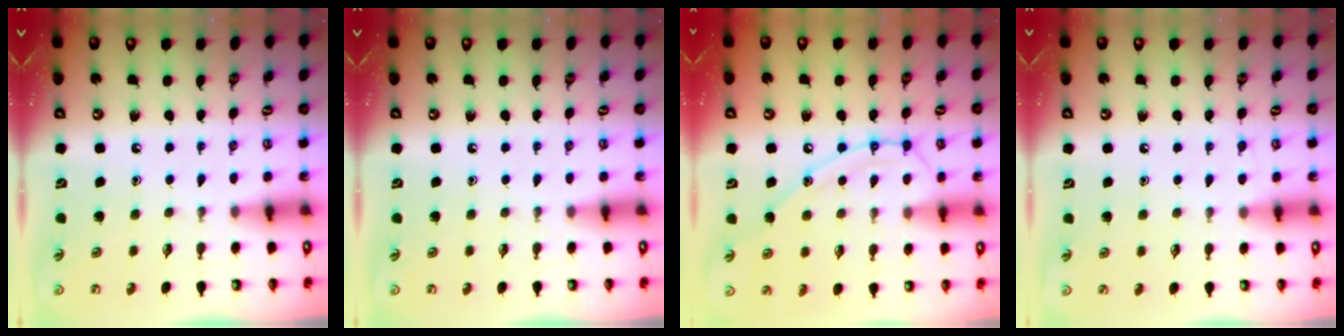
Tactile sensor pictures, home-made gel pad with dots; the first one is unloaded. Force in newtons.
{"total": 0.0}
{"total": 12.4, "press": 12.3, "slide": 1.1}
{"total": 4.0, "press": 4.0, "slide": 0.5}